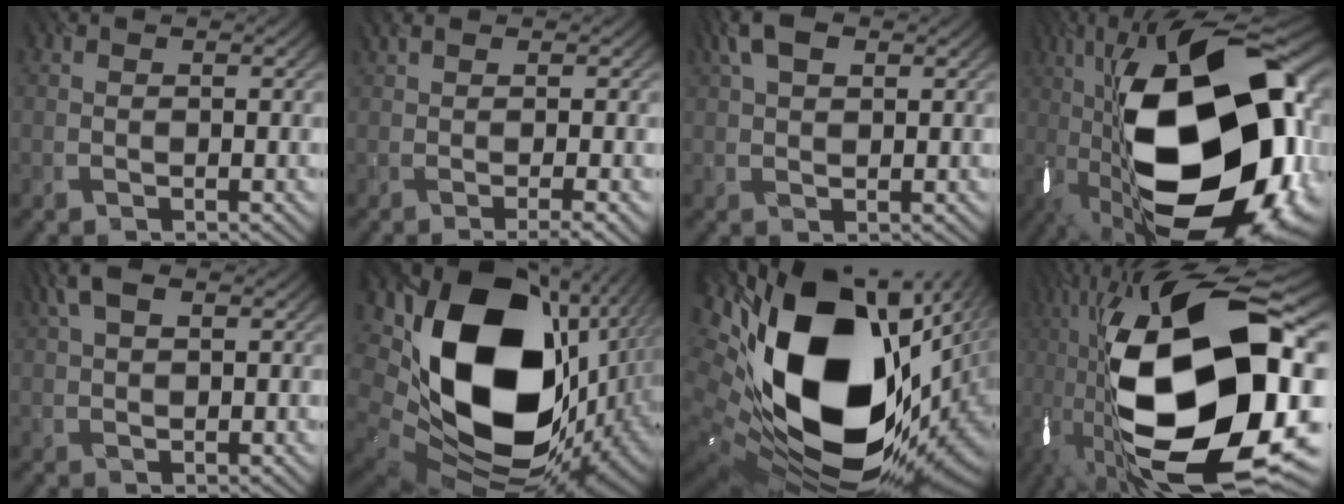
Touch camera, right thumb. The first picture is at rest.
{"total": 3.5, "force": [-0.6, 0.8, 3.4], "torque": [-0.049, 0.006, -0.013]}
{"total": 3.8, "force": [2.2, 2.2, 2.3], "torque": [-0.056, 0.012, 0.040]}
{"total": 23.2, "force": [-2.4, 12.2, 19.6], "torque": [-0.394, -0.014, -0.043]}
{"total": 3.3, "force": [1.6, 1.7, 2.3], "torque": [-0.054, 0.008, 0.031]}
{"total": 21.8, "force": [2.8, 16.1, 14.4], "torque": [-0.350, -0.059, 0.098]}
{"total": 22.3, "force": [3.2, 14.9, 16.3], "torque": [-0.342, -0.075, 0.097]}
{"total": 22.3, "force": [-1.2, 10.1, 19.8], "torque": [-0.395, -0.008, -0.026]}